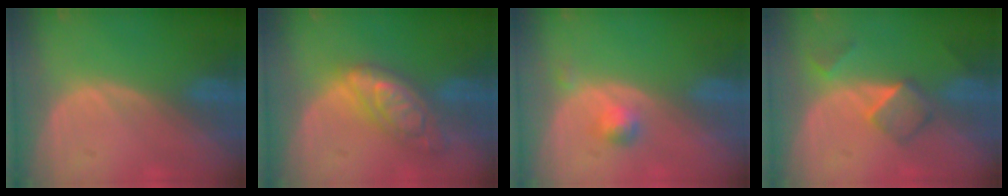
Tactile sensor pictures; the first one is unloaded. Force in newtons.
{"total": 7.4, "press": 7.4, "slide": 0.5}
{"total": 2.4, "press": 2.1, "slide": 1.1}
{"total": 5.3, "press": 4.7, "slide": 2.5}